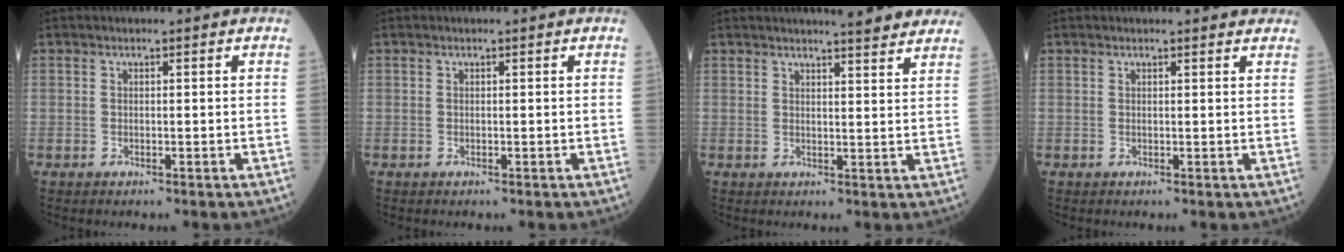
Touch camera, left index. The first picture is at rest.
{"total": 0.0}
{"total": 7.1, "force": [6.5, 0.6, 2.9], "torque": [-0.033, -0.002, 0.064]}
{"total": 3.8, "force": [3.6, 0.6, 1.0], "torque": [-0.009, 0.010, 0.026]}